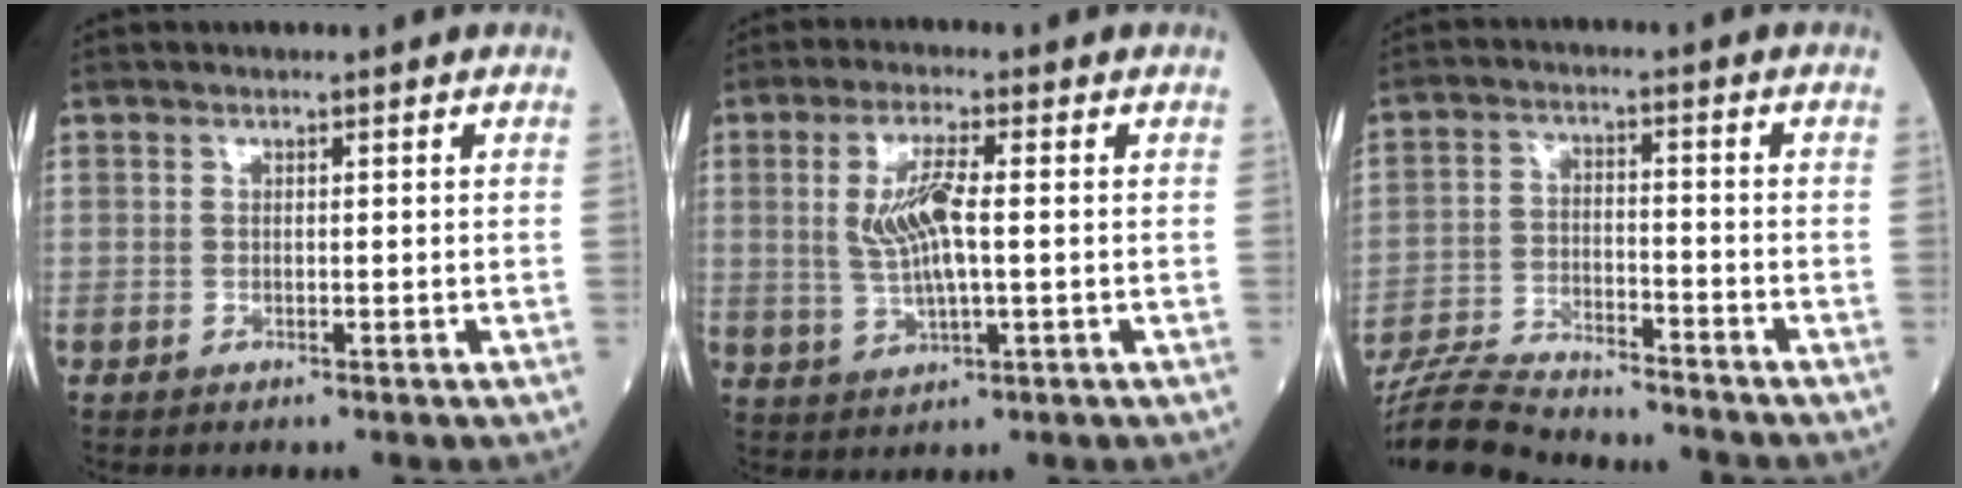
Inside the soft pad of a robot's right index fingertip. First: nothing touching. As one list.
[{"total": 7.3, "force": [0.8, 1.3, 7.1], "torque": [-0.151, 0.000, 0.018]}, {"total": 13.6, "force": [-12.9, 1.1, 4.2], "torque": [-0.078, -0.004, -0.217]}]